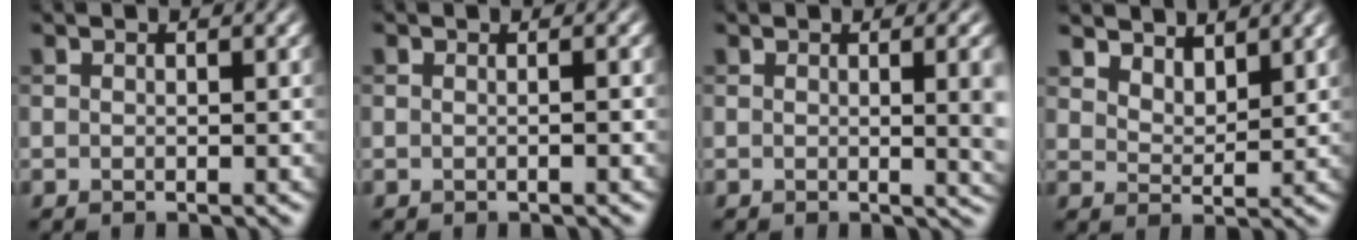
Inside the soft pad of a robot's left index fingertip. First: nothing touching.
{"total": 0.6, "force": [0.0, 0.1, 0.6], "torque": [-0.011, -0.002, -0.006]}
{"total": 4.5, "force": [0.2, 1.5, 4.3], "torque": [-0.036, -0.001, 0.006]}
{"total": 3.4, "force": [3.1, 1.0, 0.9], "torque": [-0.025, -0.006, 0.055]}